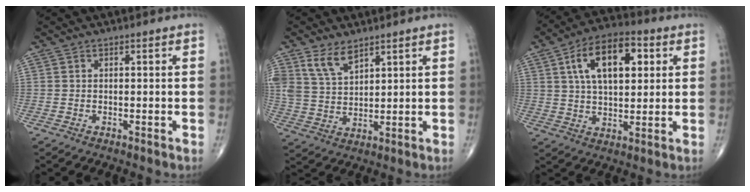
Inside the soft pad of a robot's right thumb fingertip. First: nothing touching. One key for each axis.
{"total": 6.7, "fx": 4.6, "fy": 3.3, "fz": 3.6, "tx": -0.060, "ty": -0.023, "tz": 0.097}
{"total": 15.0, "fx": 4.7, "fy": 7.8, "fz": 11.9, "tx": -0.181, "ty": 0.004, "tz": 0.075}